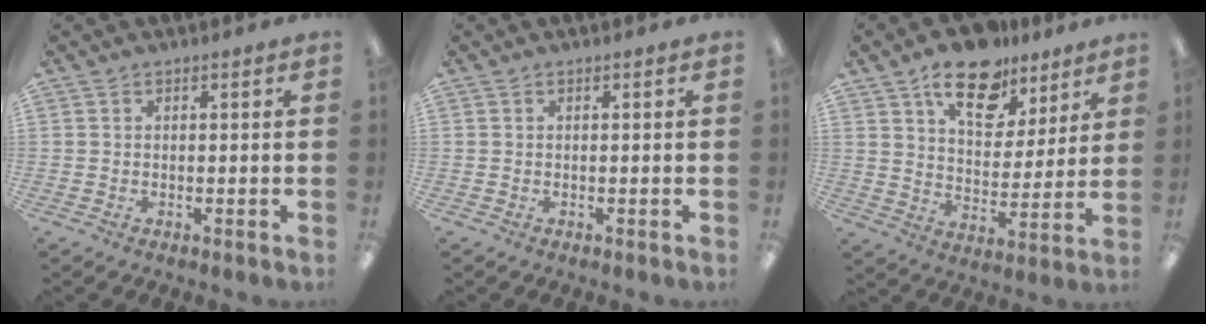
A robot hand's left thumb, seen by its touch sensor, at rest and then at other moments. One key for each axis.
{"total": 0.0}
{"total": 15.7, "fx": 10.5, "fy": 8.4, "fz": 8.0, "tx": -0.119, "ty": -0.051, "tz": 0.183}